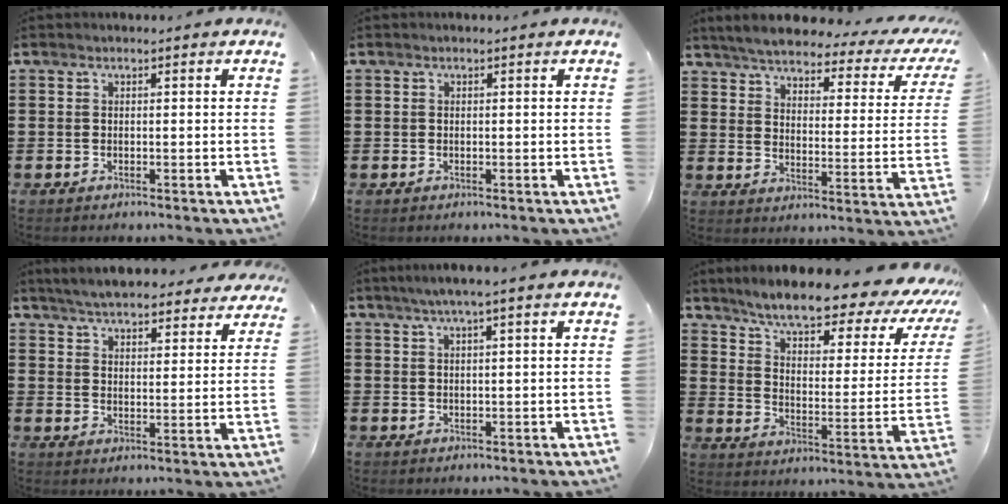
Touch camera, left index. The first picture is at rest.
{"total": 0.0}
{"total": 4.3, "force": [3.9, 0.3, 1.8], "torque": [-0.058, -0.025, 0.060]}
{"total": 5.3, "force": [5.2, 0.3, 1.0], "torque": [-0.042, -0.021, 0.094]}
{"total": 2.5, "force": [1.3, -0.1, 2.1], "torque": [-0.041, 0.000, 0.021]}
{"total": 7.7, "force": [6.6, 0.4, 3.9], "torque": [-0.090, -0.050, 0.103]}